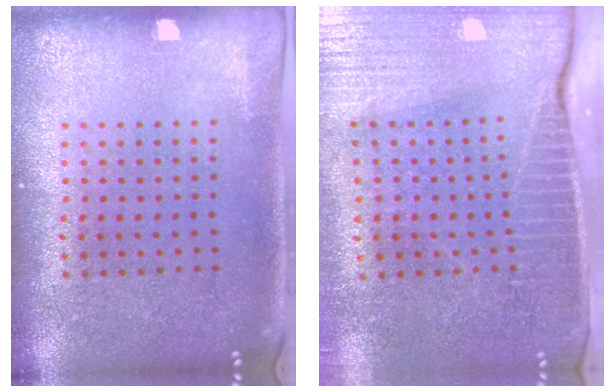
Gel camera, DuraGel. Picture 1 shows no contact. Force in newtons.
{"total": 3.8, "press": 3.4, "slide": 1.7}